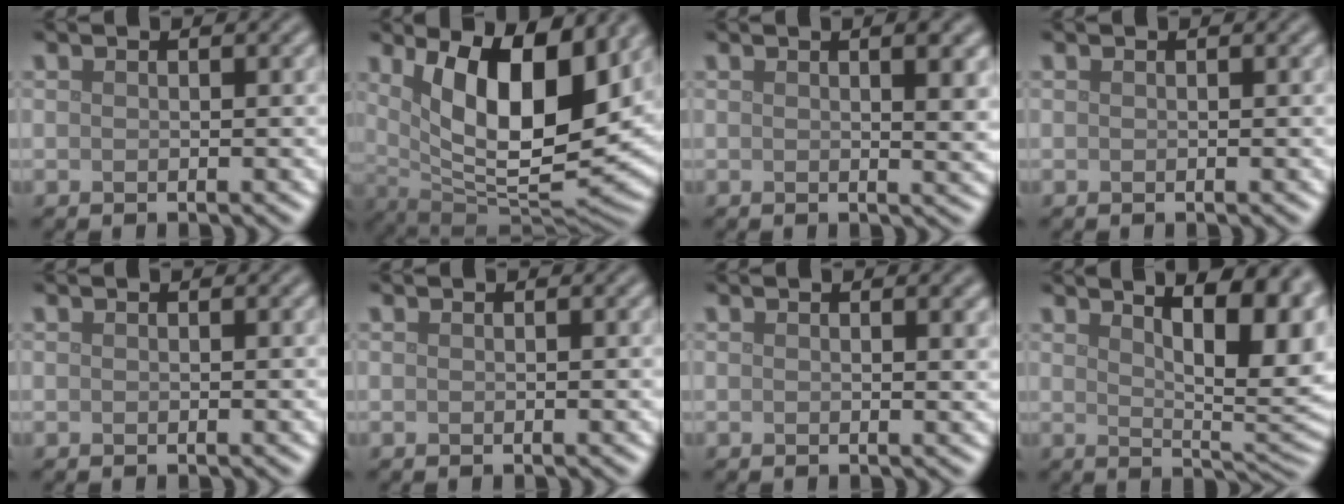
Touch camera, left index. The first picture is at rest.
{"total": 11.9, "force": [4.0, 4.5, 10.2], "torque": [-0.162, -0.010, 0.072]}
{"total": 3.7, "force": [1.2, 1.2, 3.3], "torque": [-0.033, 0.003, 0.016]}
{"total": 0.0}
{"total": 0.0}
{"total": 0.0}
{"total": 1.4, "force": [0.7, 0.4, 1.1], "torque": [-0.009, 0.002, 0.010]}
{"total": 11.6, "force": [4.9, 4.1, 9.6], "torque": [-0.101, 0.022, 0.062]}